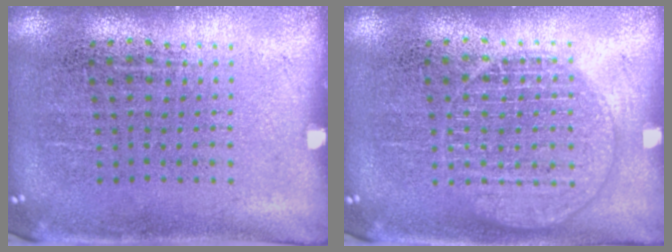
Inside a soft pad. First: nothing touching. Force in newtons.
{"total": 2.6, "press": 2.6, "slide": 0.4}